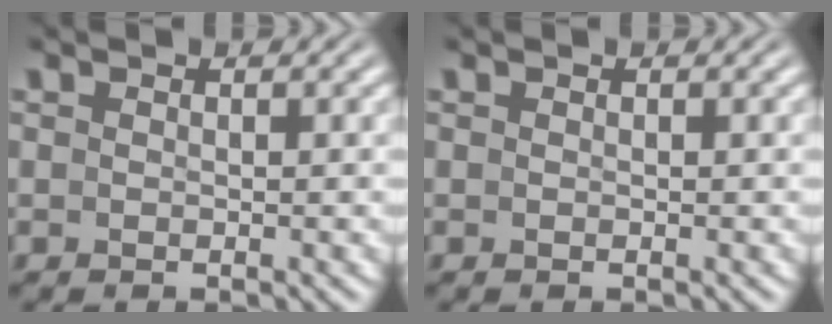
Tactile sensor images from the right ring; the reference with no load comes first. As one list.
[{"total": 0.0}]